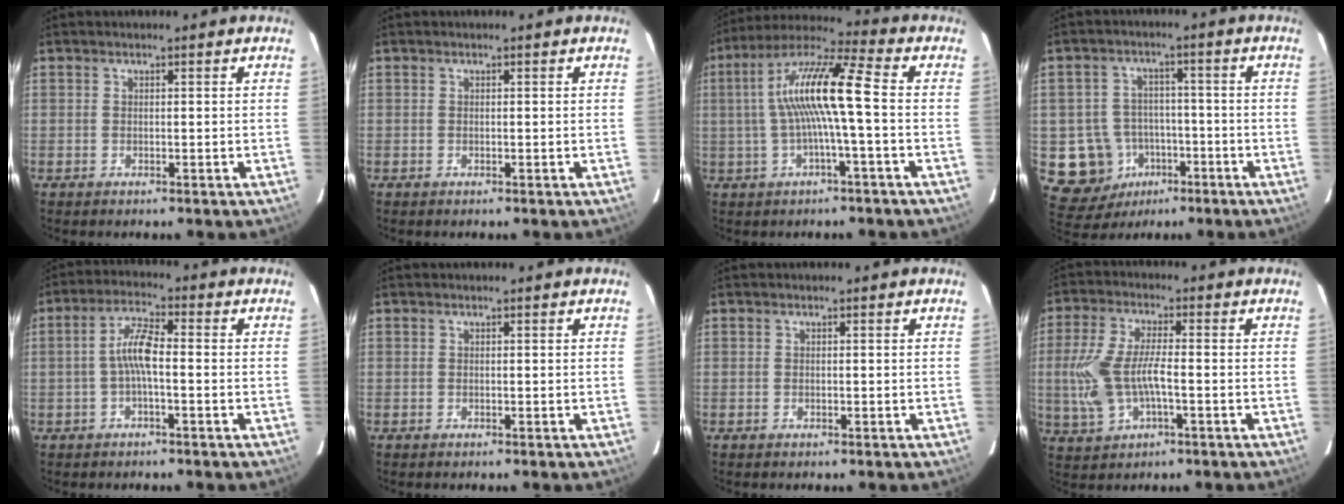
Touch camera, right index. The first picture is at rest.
{"total": 0.0}
{"total": 13.0, "force": [-0.3, 0.8, 13.0], "torque": [-0.251, 0.020, -0.008]}
{"total": 10.9, "force": [-4.1, 9.8, 2.2], "torque": [-0.078, 0.028, -0.045]}
{"total": 5.4, "force": [-1.0, 1.2, 5.2], "torque": [-0.109, 0.015, -0.021]}
{"total": 0.0}
{"total": 0.0}
{"total": 10.9, "force": [-1.8, 4.6, 9.7], "torque": [-0.208, -0.002, -0.030]}